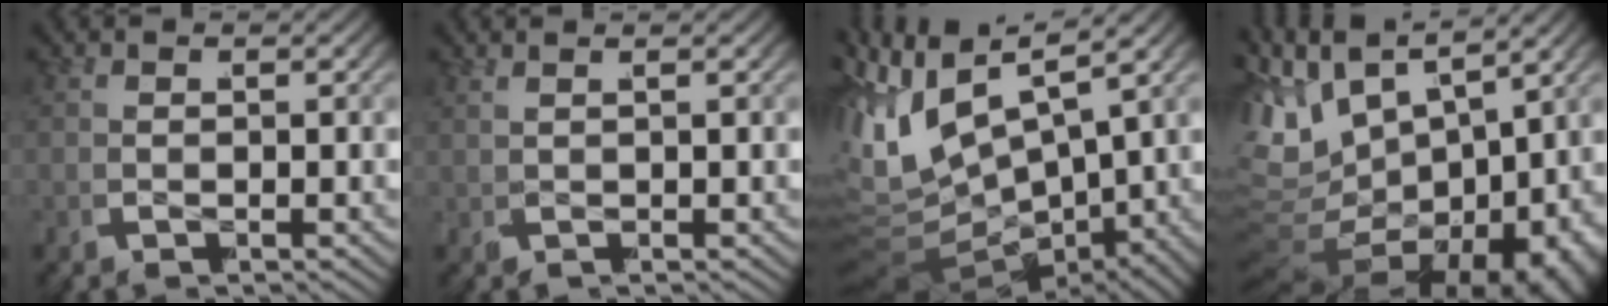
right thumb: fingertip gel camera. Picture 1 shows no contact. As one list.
[{"total": 1.5, "force": [0.9, -1.2, -0.1], "torque": [0.013, 0.015, 0.010]}, {"total": 12.8, "force": [0.3, 9.2, 8.9], "torque": [-0.213, -0.029, 0.007]}, {"total": 15.1, "force": [-1.8, 9.8, 11.4], "torque": [-0.225, -0.035, -0.011]}]